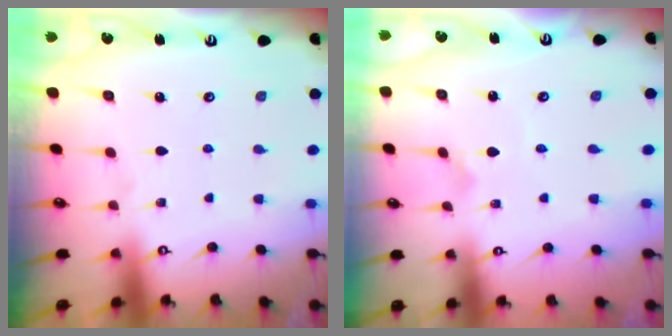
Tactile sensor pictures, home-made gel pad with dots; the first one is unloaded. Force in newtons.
{"total": 0.8, "press": 0.8, "slide": 0.1}